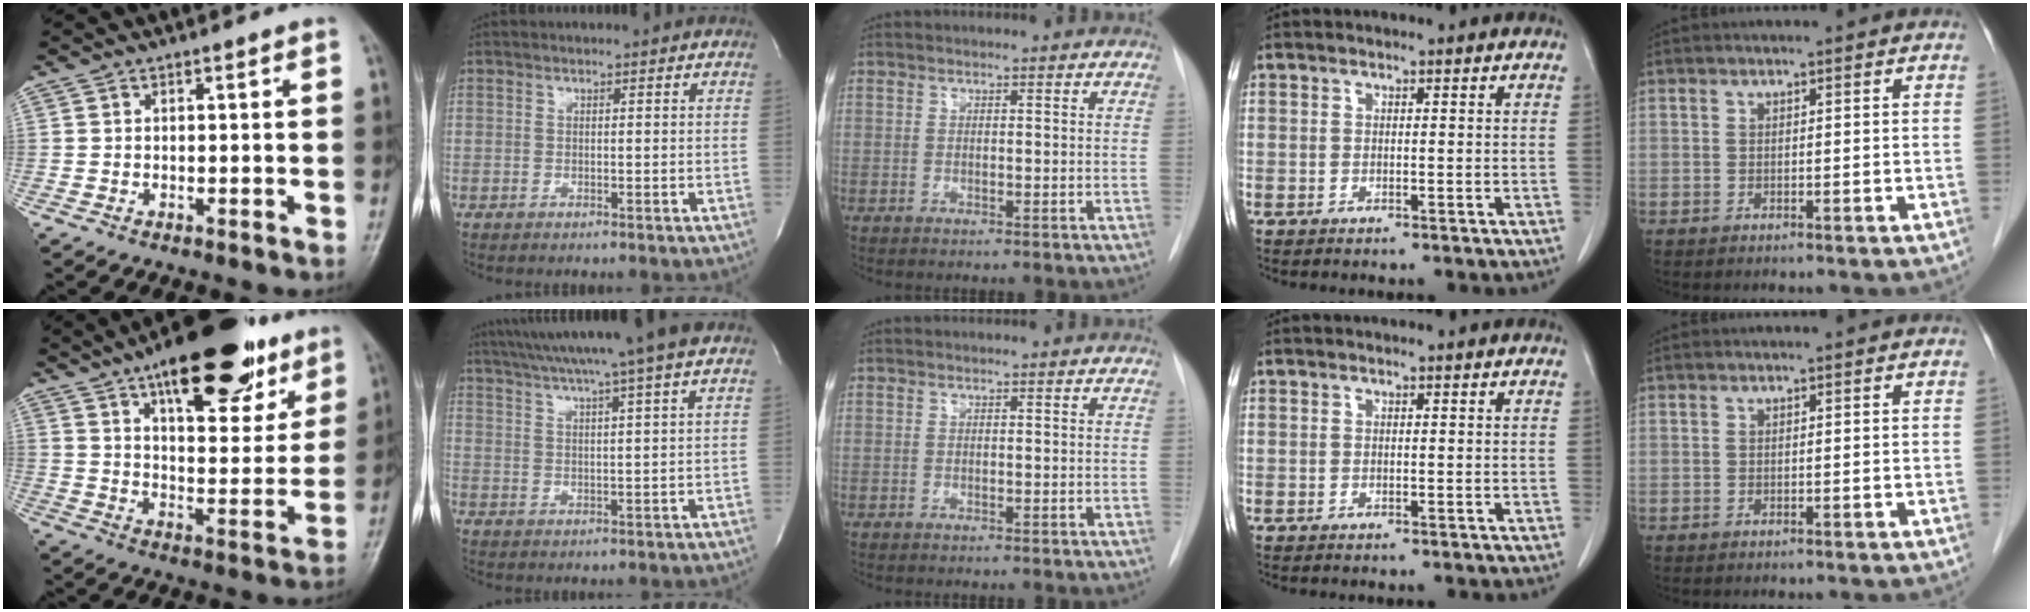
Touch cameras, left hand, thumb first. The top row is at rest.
{"thumb": {"total": 23.3, "force": [14.3, 9.6, 15.7], "torque": [-0.183, -0.042, 0.214]}, "index": {"total": 15.0, "force": [12.2, -1.7, 8.5], "torque": [-0.150, 0.007, 0.170]}}